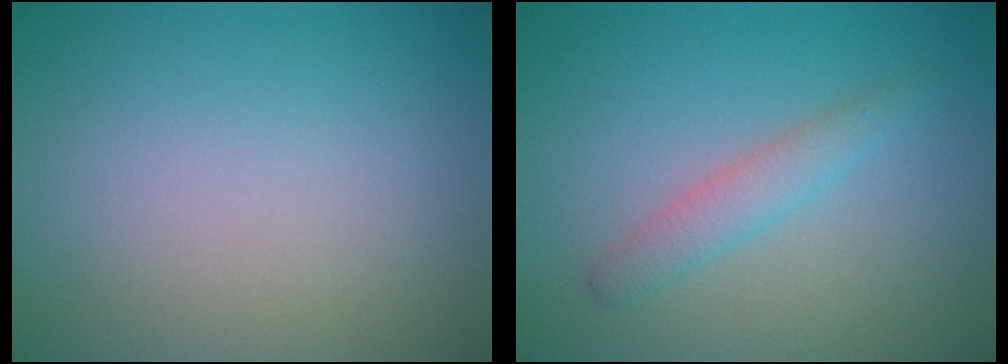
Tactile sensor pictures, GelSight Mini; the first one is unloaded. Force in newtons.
{"total": 2.1, "press": 2.1, "slide": 0.1}